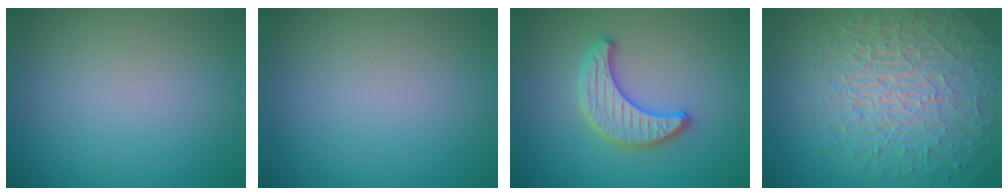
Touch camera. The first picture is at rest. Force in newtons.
{"total": 0.0}
{"total": 3.4, "press": 3.4, "slide": 0.2}
{"total": 9.7, "press": 6.3, "slide": 7.4}